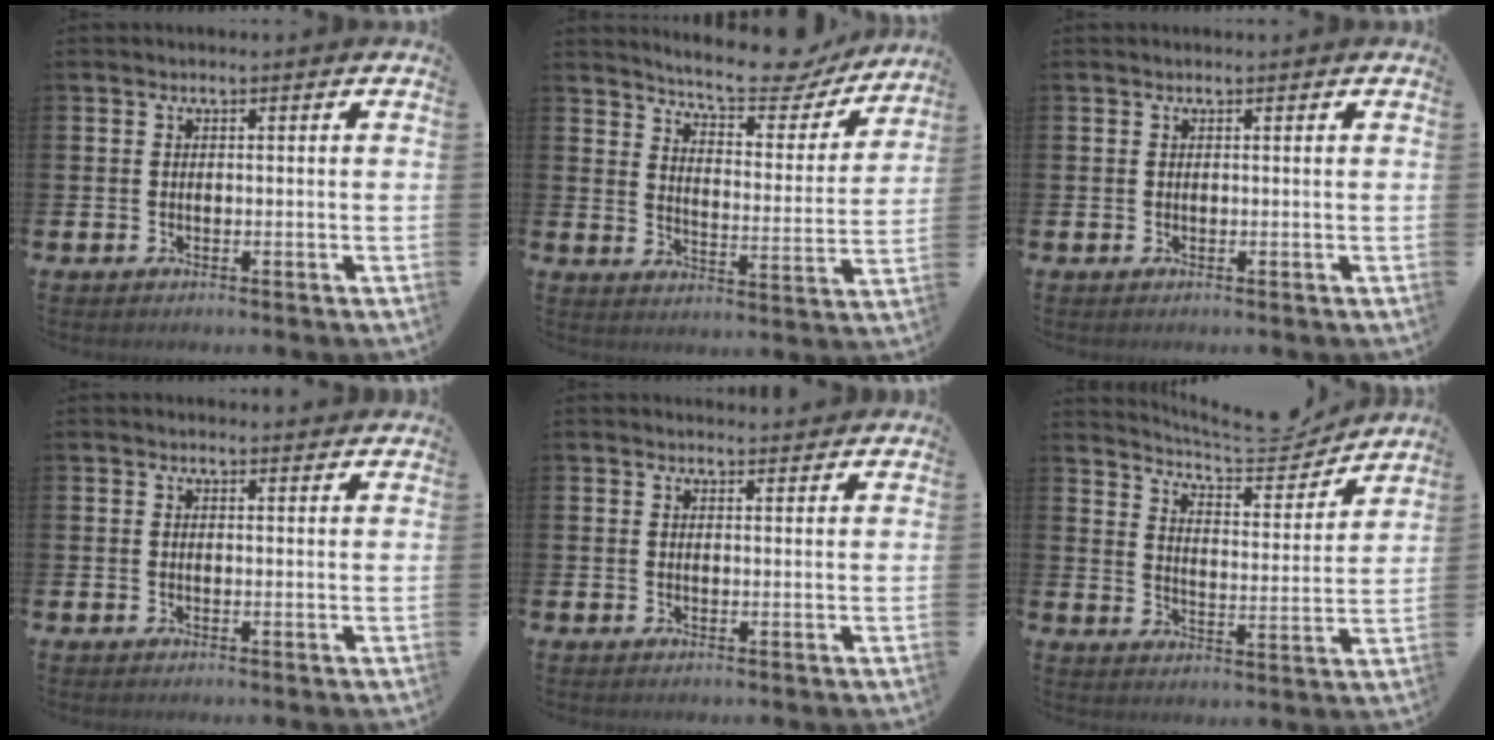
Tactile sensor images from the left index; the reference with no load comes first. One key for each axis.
{"total": 8.6, "fx": 7.9, "fy": 1.6, "fz": 2.9, "tx": -0.060, "ty": -0.058, "tz": 0.132}
{"total": 0.0}
{"total": 1.1, "fx": 1.1, "fy": 0.2, "fz": 0.1, "tx": 0.006, "ty": -0.003, "tz": 0.018}
{"total": 1.6, "fx": 1.6, "fy": 0.2, "fz": -0.1, "tx": 0.008, "ty": -0.009, "tz": 0.028}
{"total": 6.4, "fx": 6.2, "fy": 1.0, "fz": 1.2, "tx": -0.041, "ty": -0.052, "tz": 0.104}